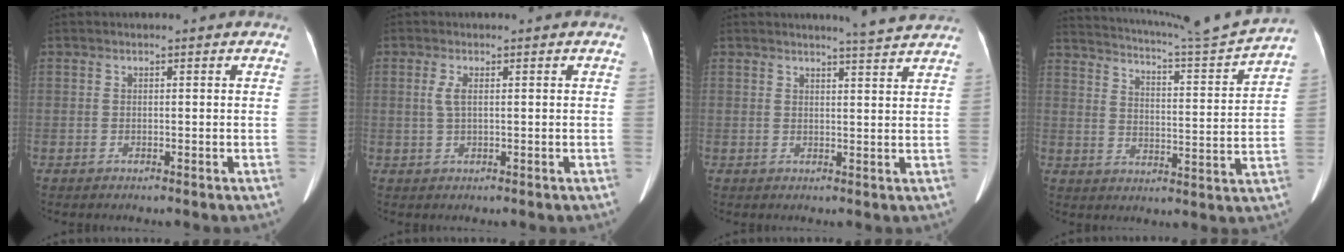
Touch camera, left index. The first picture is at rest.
{"total": 1.9, "force": [0.4, 0.4, 1.8], "torque": [-0.045, 0.003, 0.010]}
{"total": 4.5, "force": [4.2, -0.6, 1.3], "torque": [-0.026, -0.005, 0.046]}
{"total": 15.1, "force": [14.2, -1.8, 4.6], "torque": [-0.092, -0.045, 0.201]}